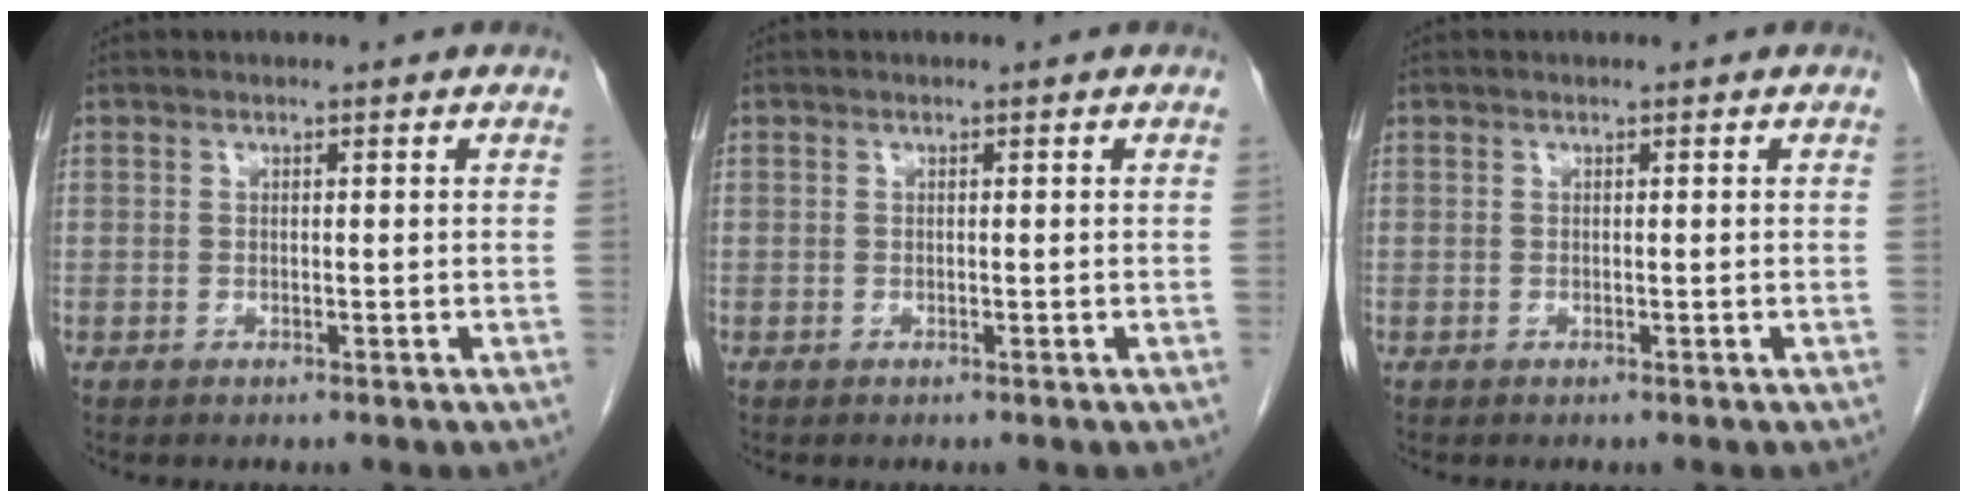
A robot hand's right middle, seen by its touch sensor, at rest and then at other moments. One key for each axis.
{"total": 0.0}
{"total": 0.0}